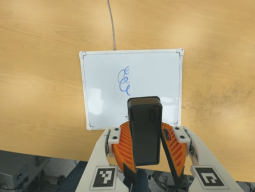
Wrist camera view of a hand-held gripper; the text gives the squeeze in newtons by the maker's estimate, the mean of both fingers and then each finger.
{"total": 7.6, "left": 8.7, "right": 6.6}